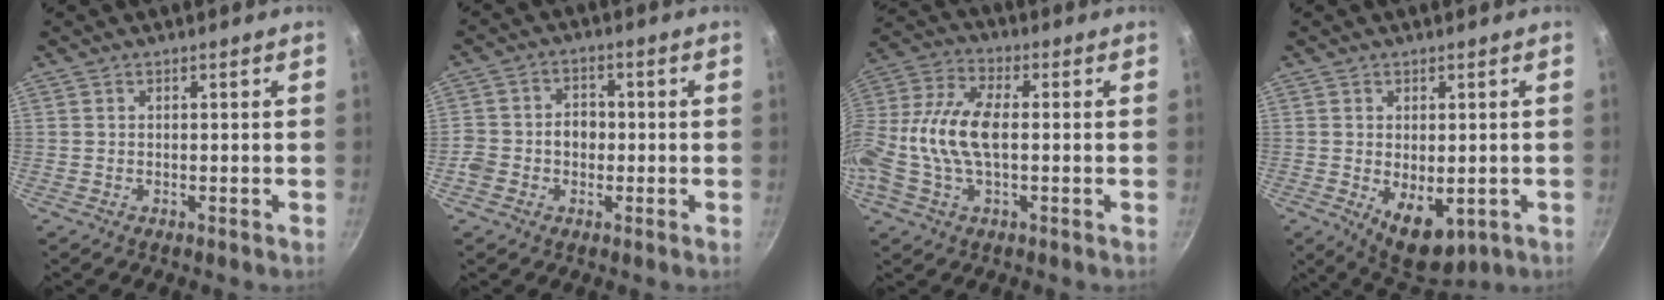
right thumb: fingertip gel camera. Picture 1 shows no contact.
{"total": 6.3, "force": [-1.1, 5.0, 3.7], "torque": [-0.051, 0.028, -0.024]}
{"total": 16.1, "force": [-0.7, 8.1, 13.9], "torque": [-0.323, 0.024, -0.015]}
{"total": 9.6, "force": [-2.7, 5.3, 7.6], "torque": [-0.103, -0.010, -0.024]}